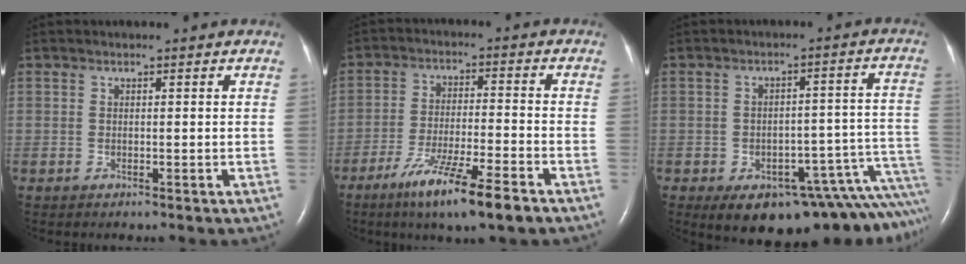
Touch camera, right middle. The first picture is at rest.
{"total": 11.4, "force": [-7.3, 0.3, 8.8], "torque": [-0.164, -0.030, -0.125]}
{"total": 17.2, "force": [-13.6, 5.8, 8.7], "torque": [-0.022, 0.056, -0.161]}